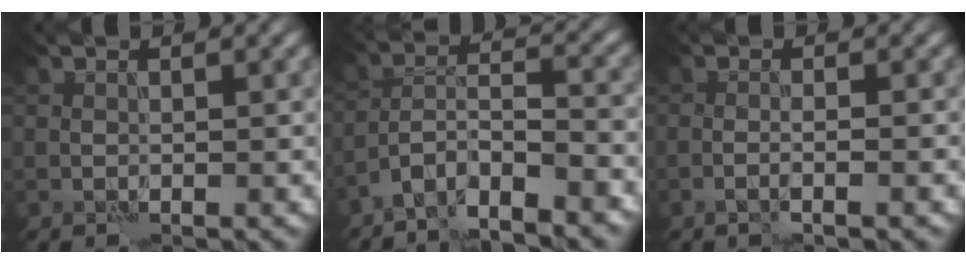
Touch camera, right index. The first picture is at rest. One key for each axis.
{"total": 6.3, "fx": -5.0, "fy": 1.4, "fz": 3.6, "tx": -0.054, "ty": 0.001, "tz": -0.094}
{"total": 1.4, "fx": -0.7, "fy": -0.1, "fz": 1.2, "tx": -0.016, "ty": 0.006, "tz": -0.016}